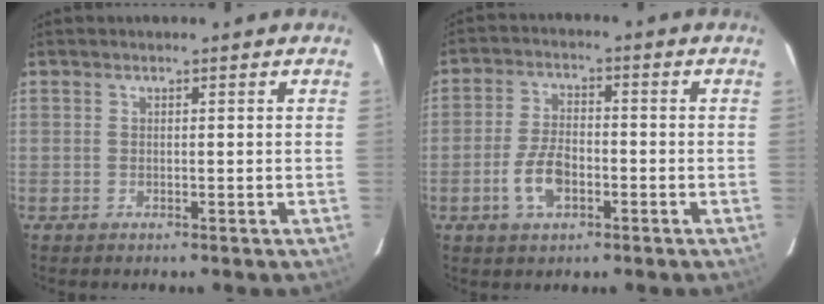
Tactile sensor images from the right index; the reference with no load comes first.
{"total": 7.2, "force": [-2.8, 3.7, 5.5], "torque": [-0.119, 0.003, -0.049]}